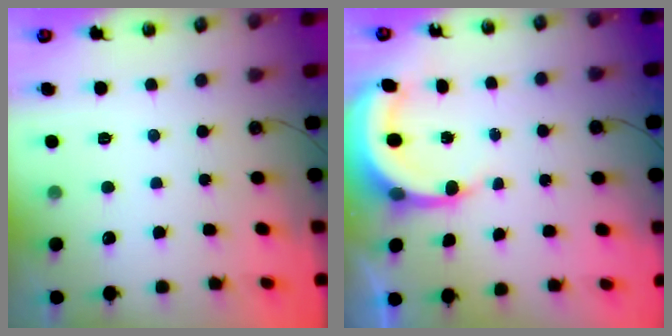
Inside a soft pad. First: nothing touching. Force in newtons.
{"total": 5.9, "press": 5.9, "slide": 0.8}